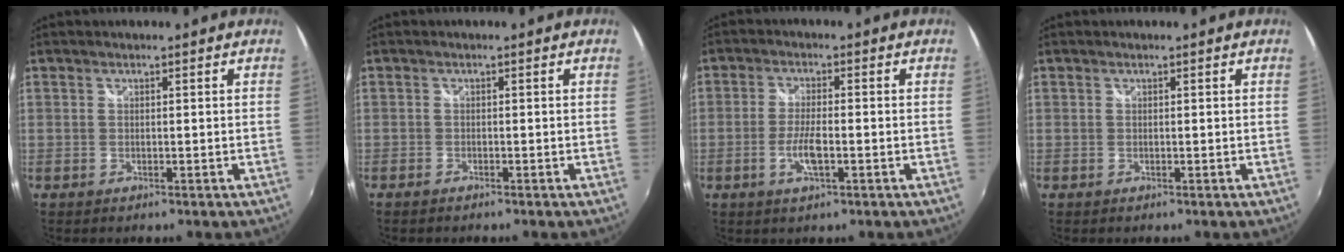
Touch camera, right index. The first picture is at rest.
{"total": 1.2, "force": [-1.1, 0.4, 0.2], "torque": [-0.010, -0.004, -0.022]}
{"total": 4.9, "force": [-1.6, 1.1, 4.5], "torque": [-0.095, -0.004, -0.032]}
{"total": 0.0}